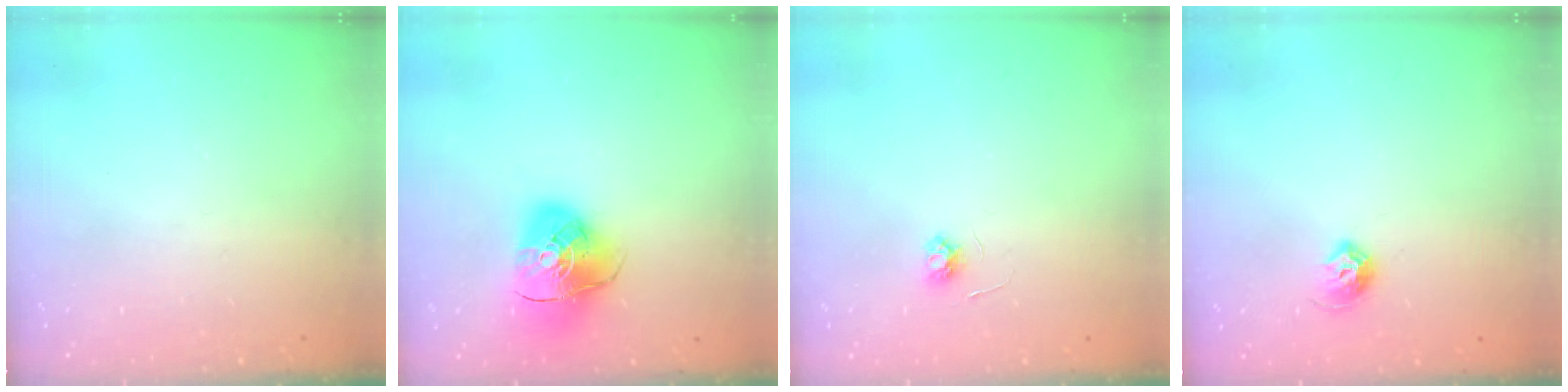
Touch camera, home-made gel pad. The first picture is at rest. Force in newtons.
{"total": 12.7, "press": 12.6, "slide": 1.7}
{"total": 3.6, "press": 3.6, "slide": 0.5}
{"total": 6.9, "press": 6.8, "slide": 1.1}